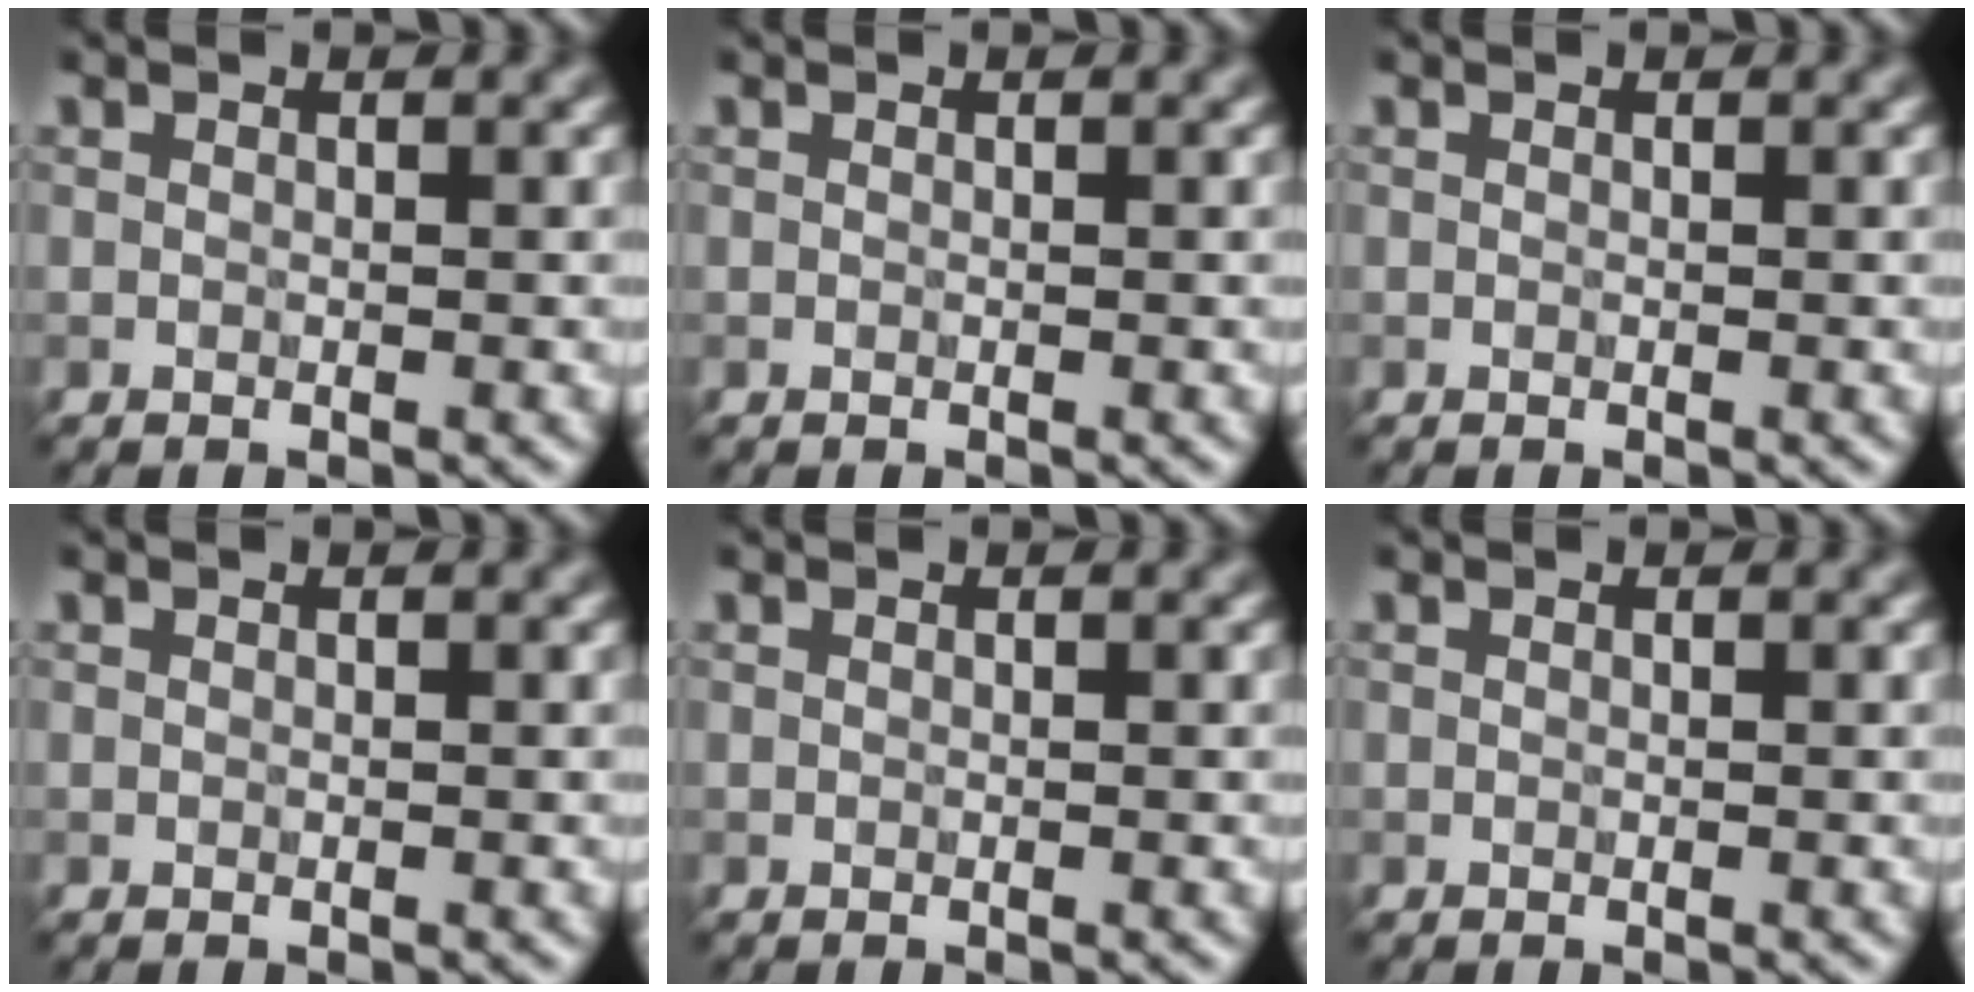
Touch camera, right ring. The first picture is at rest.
{"total": 0.0}
{"total": 0.0}
{"total": 0.0}
{"total": 0.0}
{"total": 0.0}